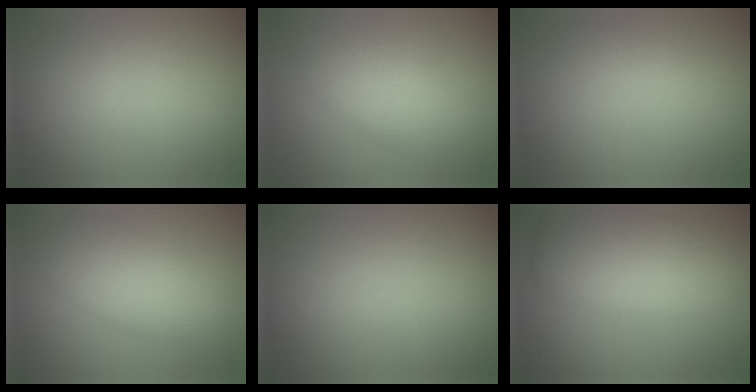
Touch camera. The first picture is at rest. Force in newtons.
{"total": 4.5, "press": 4.5, "slide": 0.4}
{"total": 1.5, "press": 1.5, "slide": 0.1}
{"total": 5.3, "press": 5.3, "slide": 0.4}
{"total": 0.0}
{"total": 7.7, "press": 7.7, "slide": 0.4}